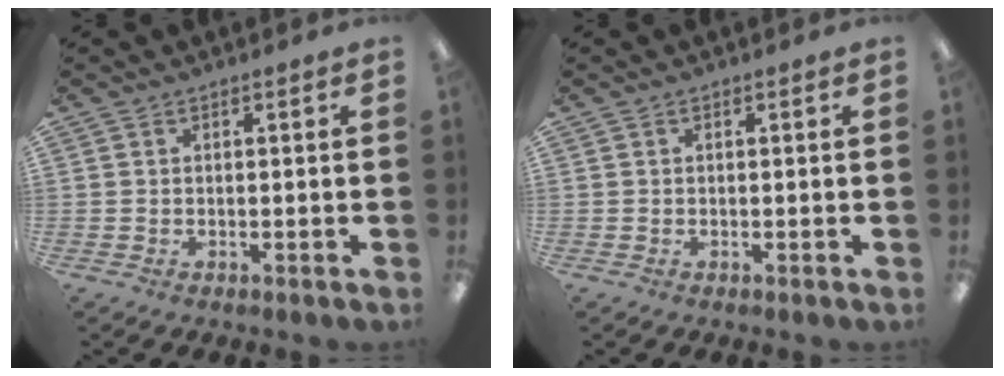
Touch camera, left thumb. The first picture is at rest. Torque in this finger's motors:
{"motor_torque": [0.00, 0.00, -0.17, 0.09, 0.00]}